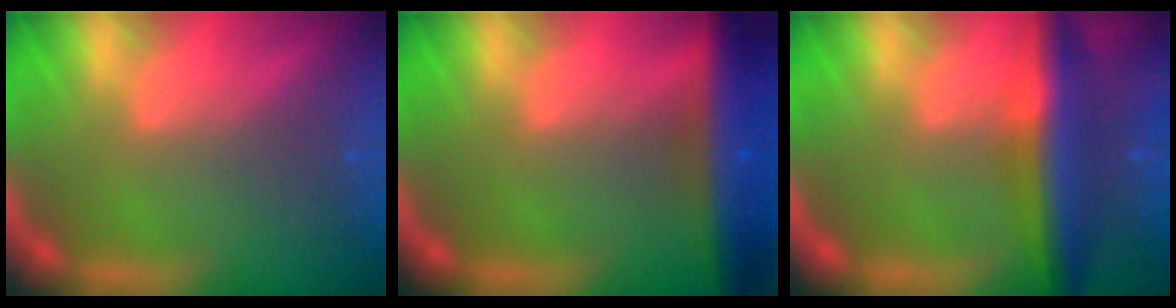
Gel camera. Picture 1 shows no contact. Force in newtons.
{"total": 8.0}
{"total": 7.0}